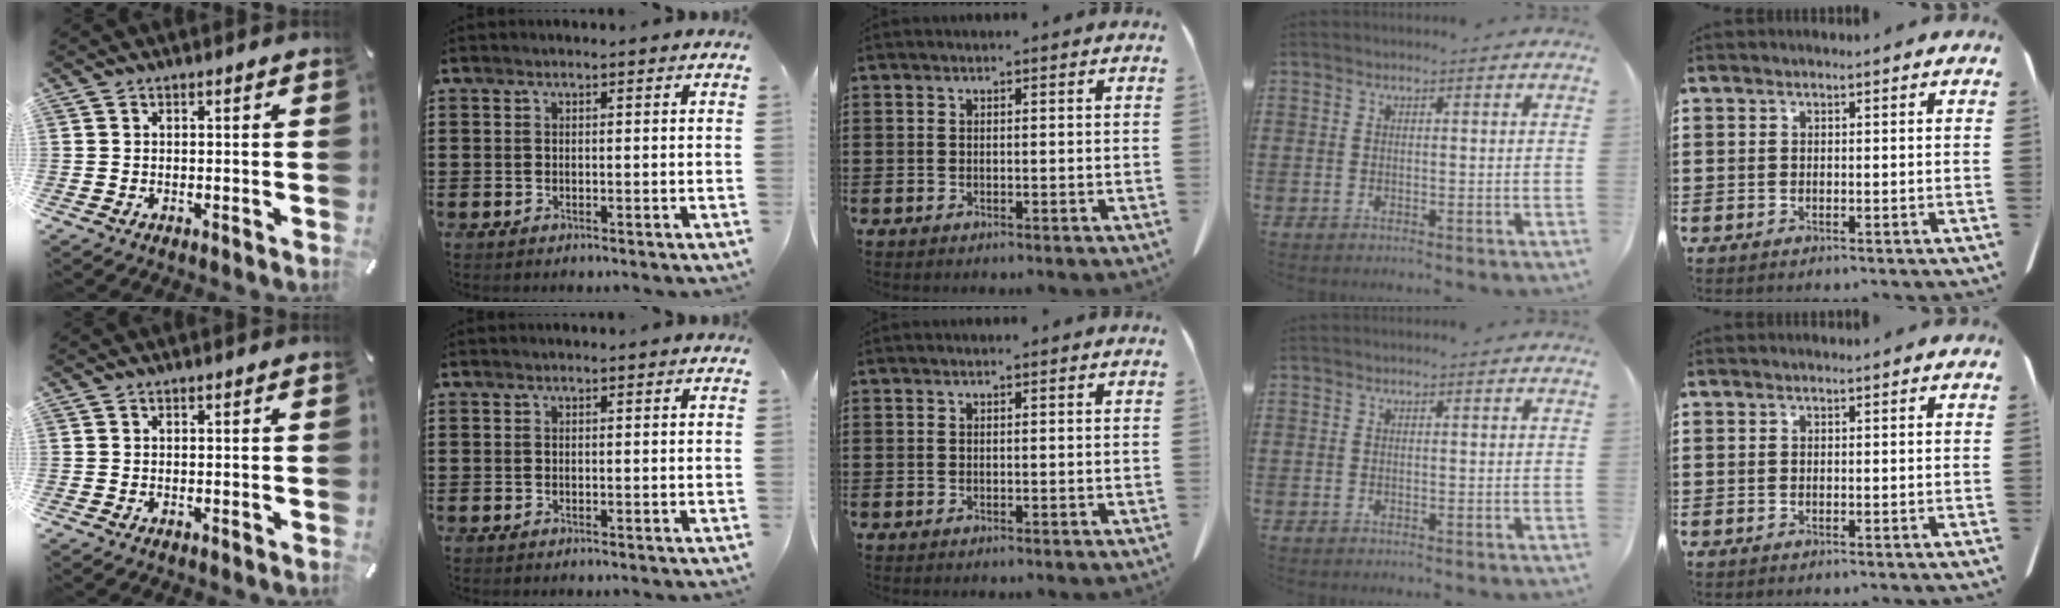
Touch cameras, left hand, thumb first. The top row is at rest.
{}